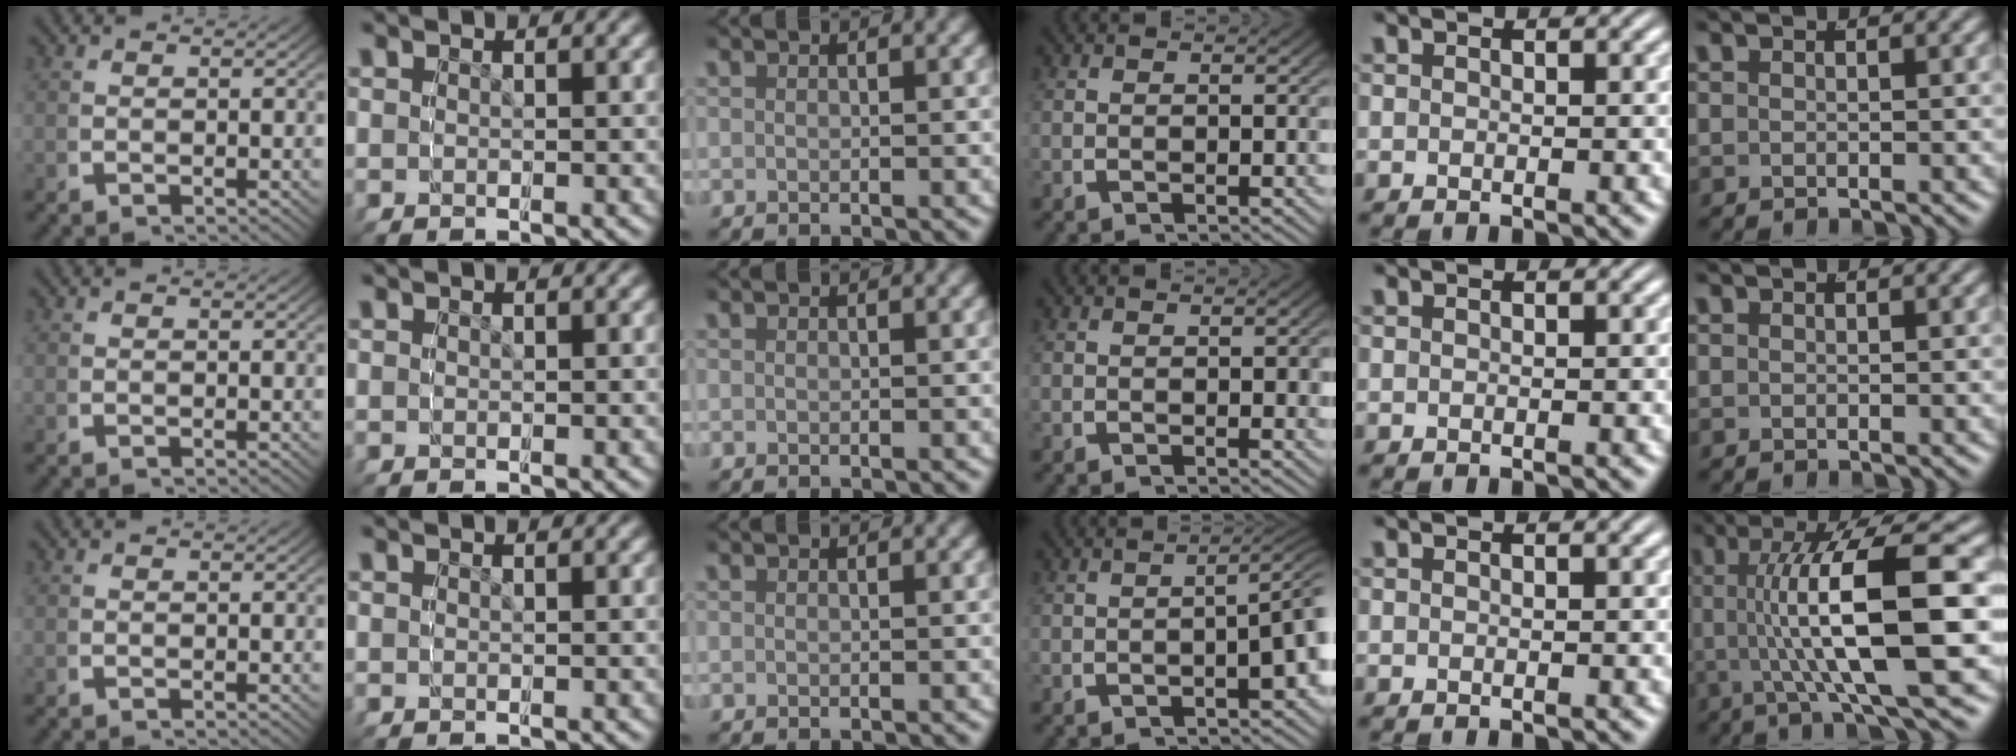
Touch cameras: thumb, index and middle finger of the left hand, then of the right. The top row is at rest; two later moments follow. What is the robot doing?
{"motion": "grasp_and_lifting", "object": "bottle"}